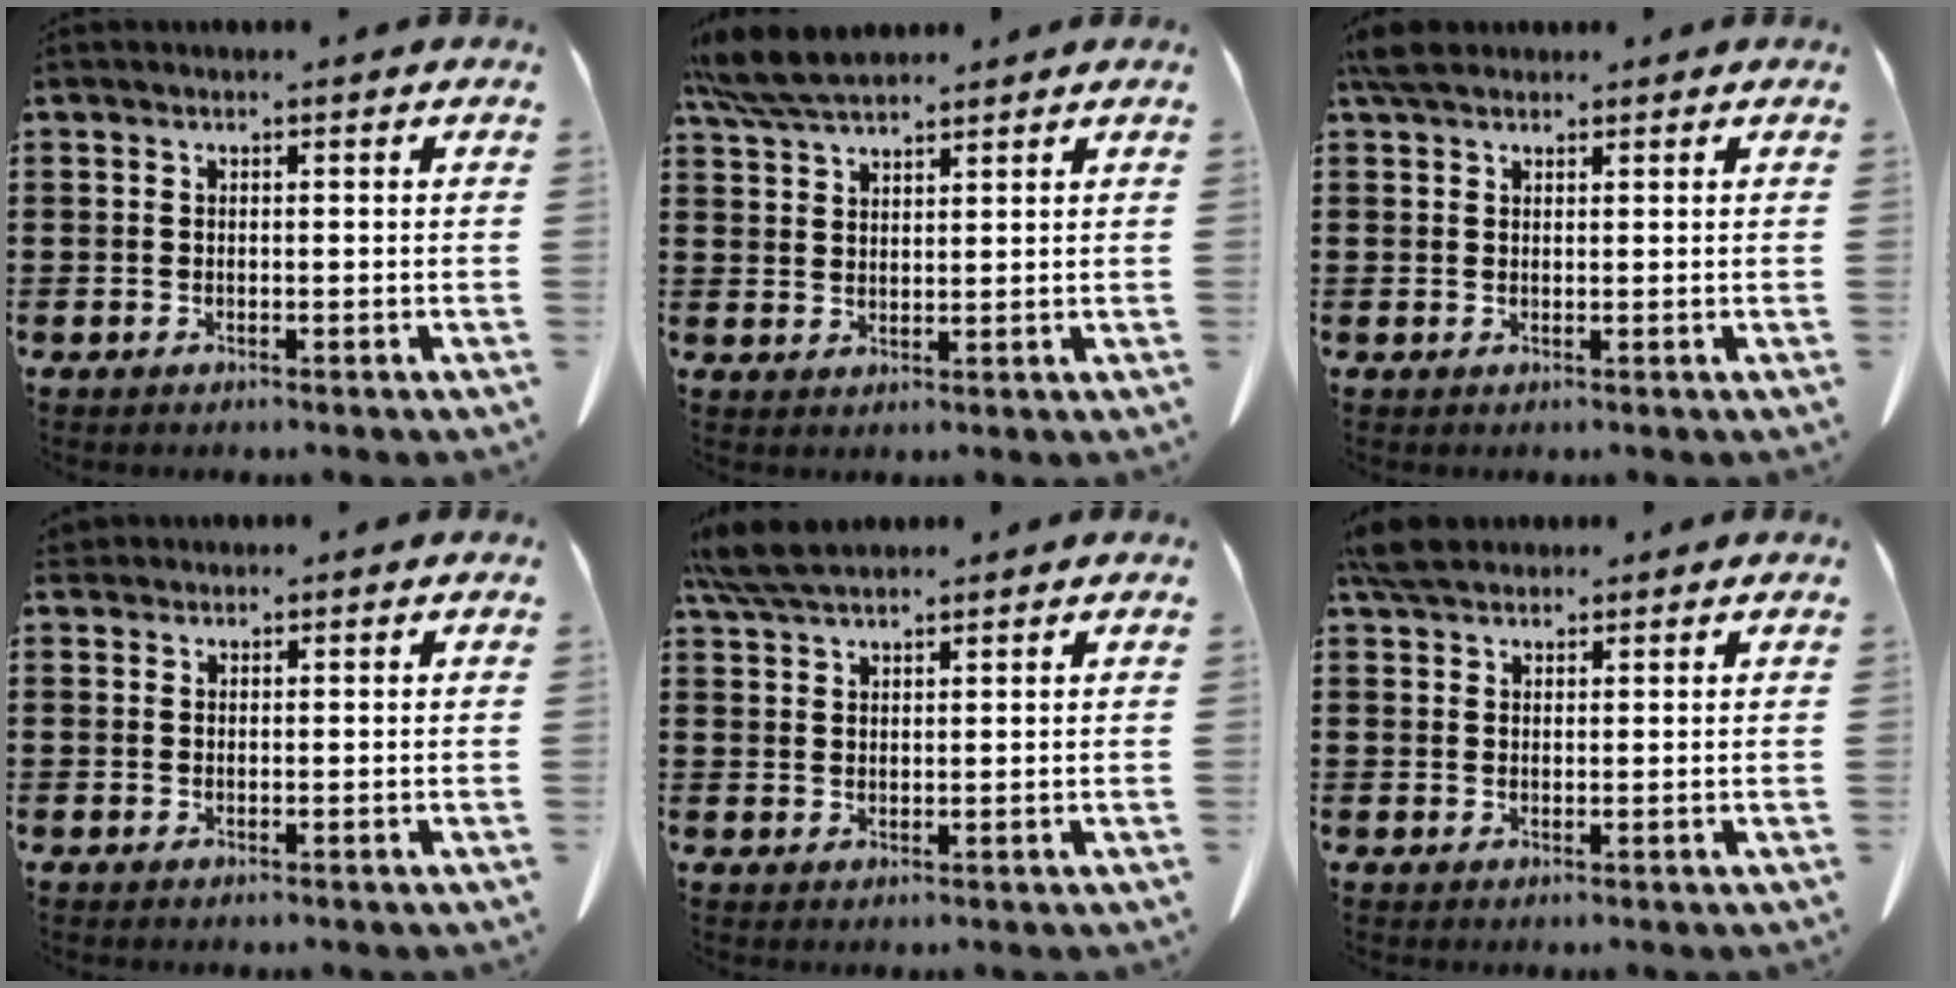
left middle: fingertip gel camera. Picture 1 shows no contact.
{"total": 5.9, "force": [5.1, 1.1, 2.7], "torque": [-0.067, -0.008, 0.098]}
{"total": 3.3, "force": [2.7, 1.4, 1.4], "torque": [-0.036, 0.006, 0.053]}
{"total": 1.0, "force": [1.0, 0.4, 0.1], "torque": [-0.006, 0.001, 0.020]}
{"total": 5.3, "force": [4.5, 0.9, 2.7], "torque": [-0.065, -0.007, 0.086]}
{"total": 4.3, "force": [3.7, 1.3, 1.7], "torque": [-0.043, 0.000, 0.072]}